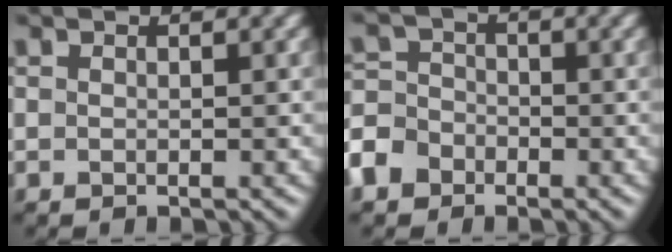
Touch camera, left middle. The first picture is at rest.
{"total": 4.7, "force": [-2.8, 3.5, 1.5], "torque": [-0.024, -0.004, -0.062]}